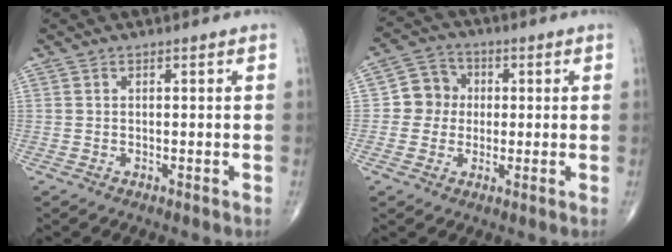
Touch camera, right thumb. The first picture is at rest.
{"total": 6.6, "force": [0.1, 6.2, 2.1], "torque": [-0.002, 0.013, -0.010]}